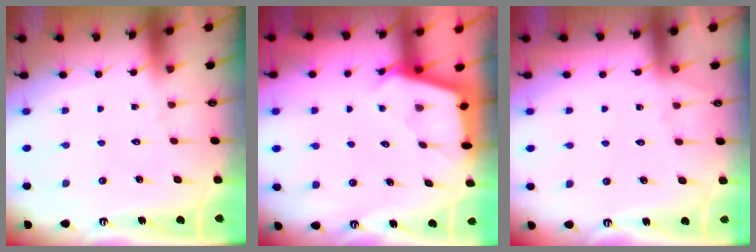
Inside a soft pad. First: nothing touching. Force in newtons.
{"total": 2.6, "press": 2.6, "slide": 0.3}
{"total": 3.3, "press": 3.2, "slide": 0.5}